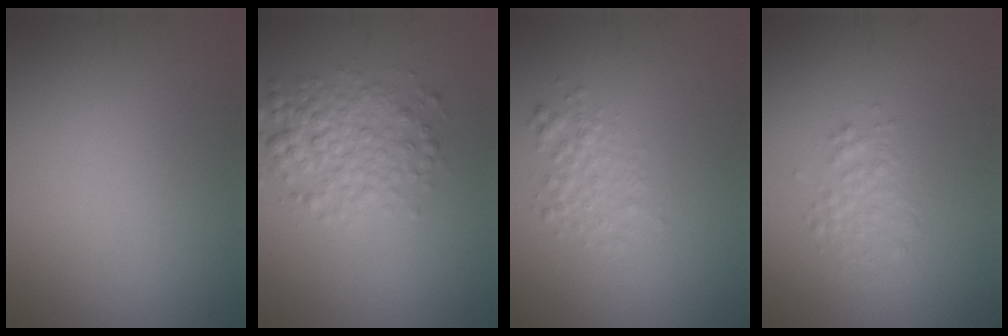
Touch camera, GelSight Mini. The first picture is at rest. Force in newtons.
{"total": 4.0, "press": 4.0, "slide": 0.1}
{"total": 2.0, "press": 2.0, "slide": 0.1}
{"total": 1.7, "press": 1.7, "slide": 0.1}